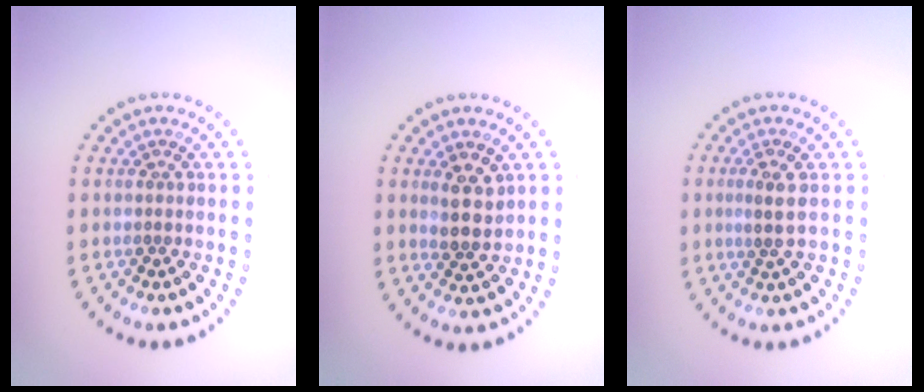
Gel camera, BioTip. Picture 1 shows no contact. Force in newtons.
{"total": 2.7, "press": 2.5, "slide": 1.0}
{"total": 1.7, "press": 1.5, "slide": 0.9}